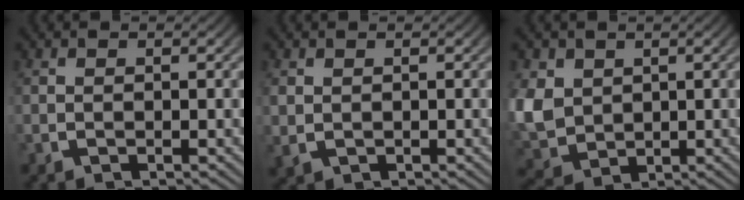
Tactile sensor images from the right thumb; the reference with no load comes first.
{"total": 1.1, "force": [0.2, 1.0, 0.5], "torque": [-0.012, -0.004, 0.013]}
{"total": 7.5, "force": [-0.3, 6.3, 4.0], "torque": [-0.129, -0.045, 0.024]}